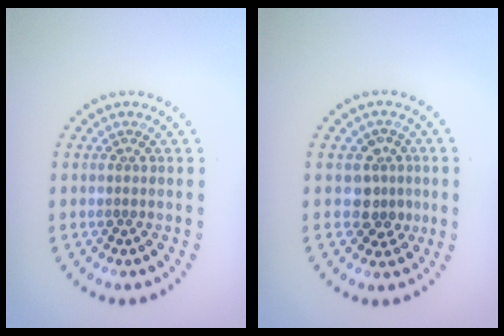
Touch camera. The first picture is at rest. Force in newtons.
{"total": 2.7, "press": 2.4, "slide": 1.2}